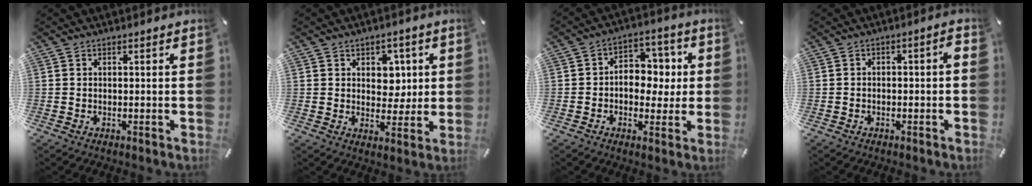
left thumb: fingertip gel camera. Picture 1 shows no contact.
{"total": 6.3, "force": [1.9, 5.2, 3.1], "torque": [-0.035, -0.002, 0.026]}
{"total": 8.3, "force": [0.0, 6.9, 4.6], "torque": [-0.058, 0.002, -0.002]}
{"total": 2.7, "force": [-1.3, 1.1, 2.1], "torque": [-0.034, 0.012, -0.026]}